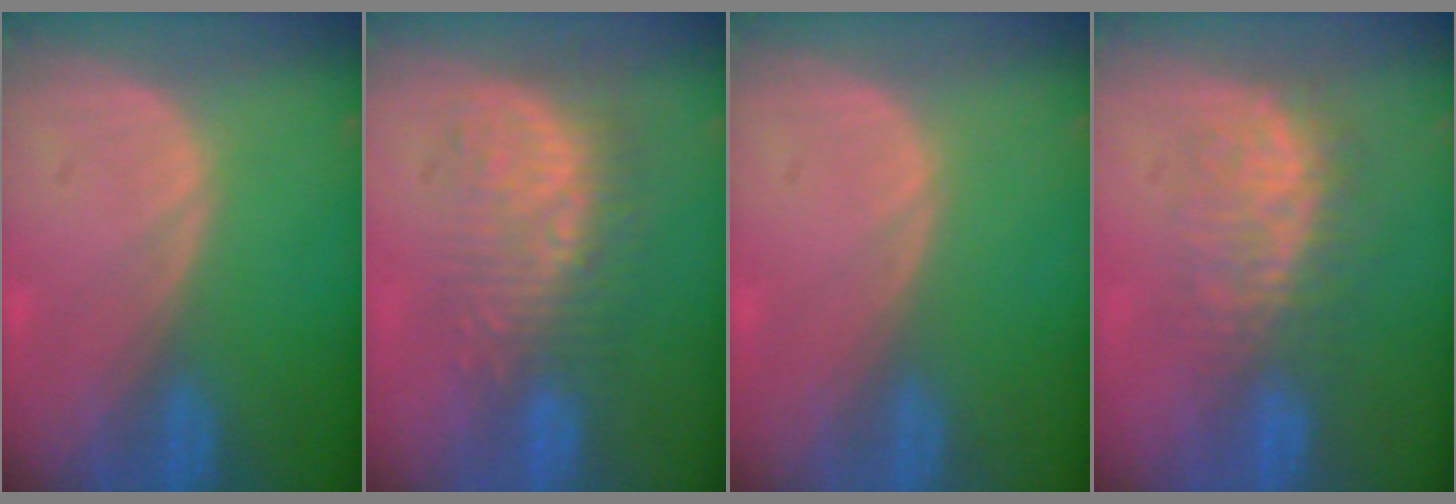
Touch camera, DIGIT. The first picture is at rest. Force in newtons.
{"total": 9.2, "press": 8.4, "slide": 3.9}
{"total": 0.0}
{"total": 7.6, "press": 7.3, "slide": 2.1}